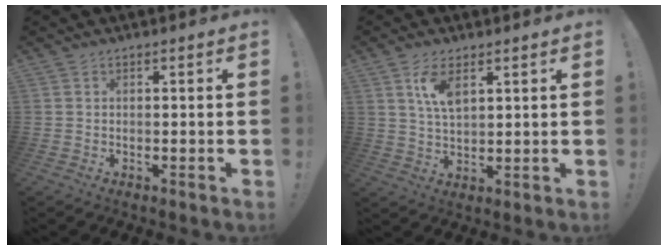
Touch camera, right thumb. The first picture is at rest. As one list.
[{"total": 7.2, "force": [3.6, 3.2, 5.3], "torque": [-0.097, -0.009, 0.064]}]